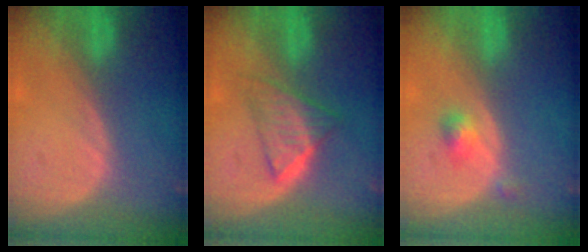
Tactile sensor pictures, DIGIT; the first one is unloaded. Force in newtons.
{"total": 6.2, "press": 5.4, "slide": 3.2}
{"total": 2.4, "press": 2.1, "slide": 1.1}